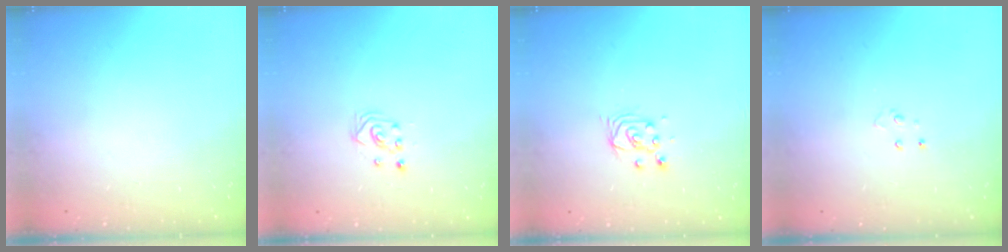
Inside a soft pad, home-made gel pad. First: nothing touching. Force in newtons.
{"total": 2.2, "press": 2.2, "slide": 0.2}
{"total": 4.6, "press": 4.6, "slide": 0.5}
{"total": 3.4, "press": 3.4, "slide": 0.3}